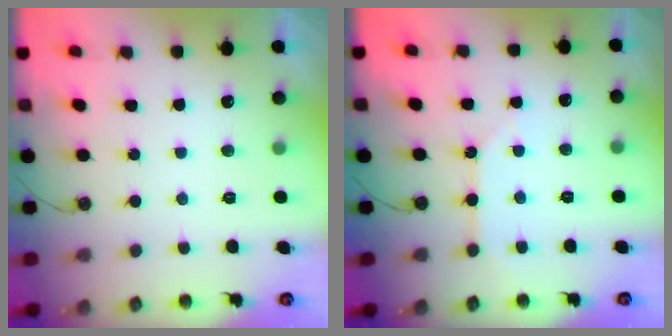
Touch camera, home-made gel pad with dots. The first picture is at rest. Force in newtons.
{"total": 2.6, "press": 2.5, "slide": 0.3}